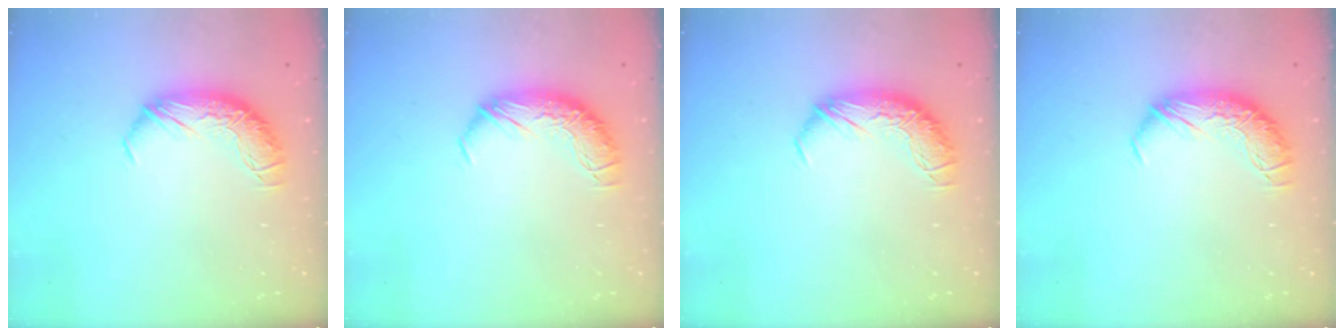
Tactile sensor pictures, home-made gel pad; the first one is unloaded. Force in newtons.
{"total": 0.0}
{"total": 0.0}
{"total": 0.0}